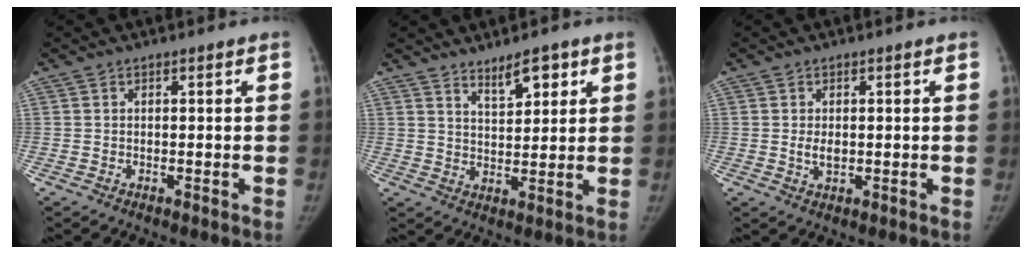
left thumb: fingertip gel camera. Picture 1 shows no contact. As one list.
[{"total": 5.6, "force": [3.7, 2.1, 3.7], "torque": [-0.044, -0.030, 0.064]}, {"total": 2.6, "force": [0.0, 1.5, 2.1], "torque": [-0.032, -0.003, 0.001]}]